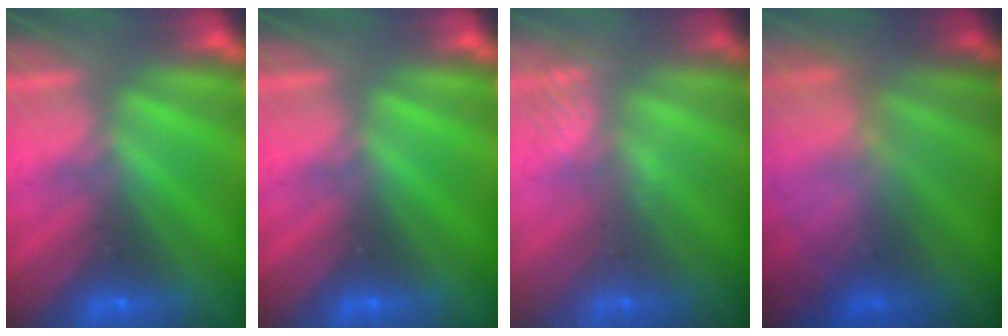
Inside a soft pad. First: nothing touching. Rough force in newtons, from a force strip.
{"total": 0.0}
{"total": 2.4}
{"total": 6.8}